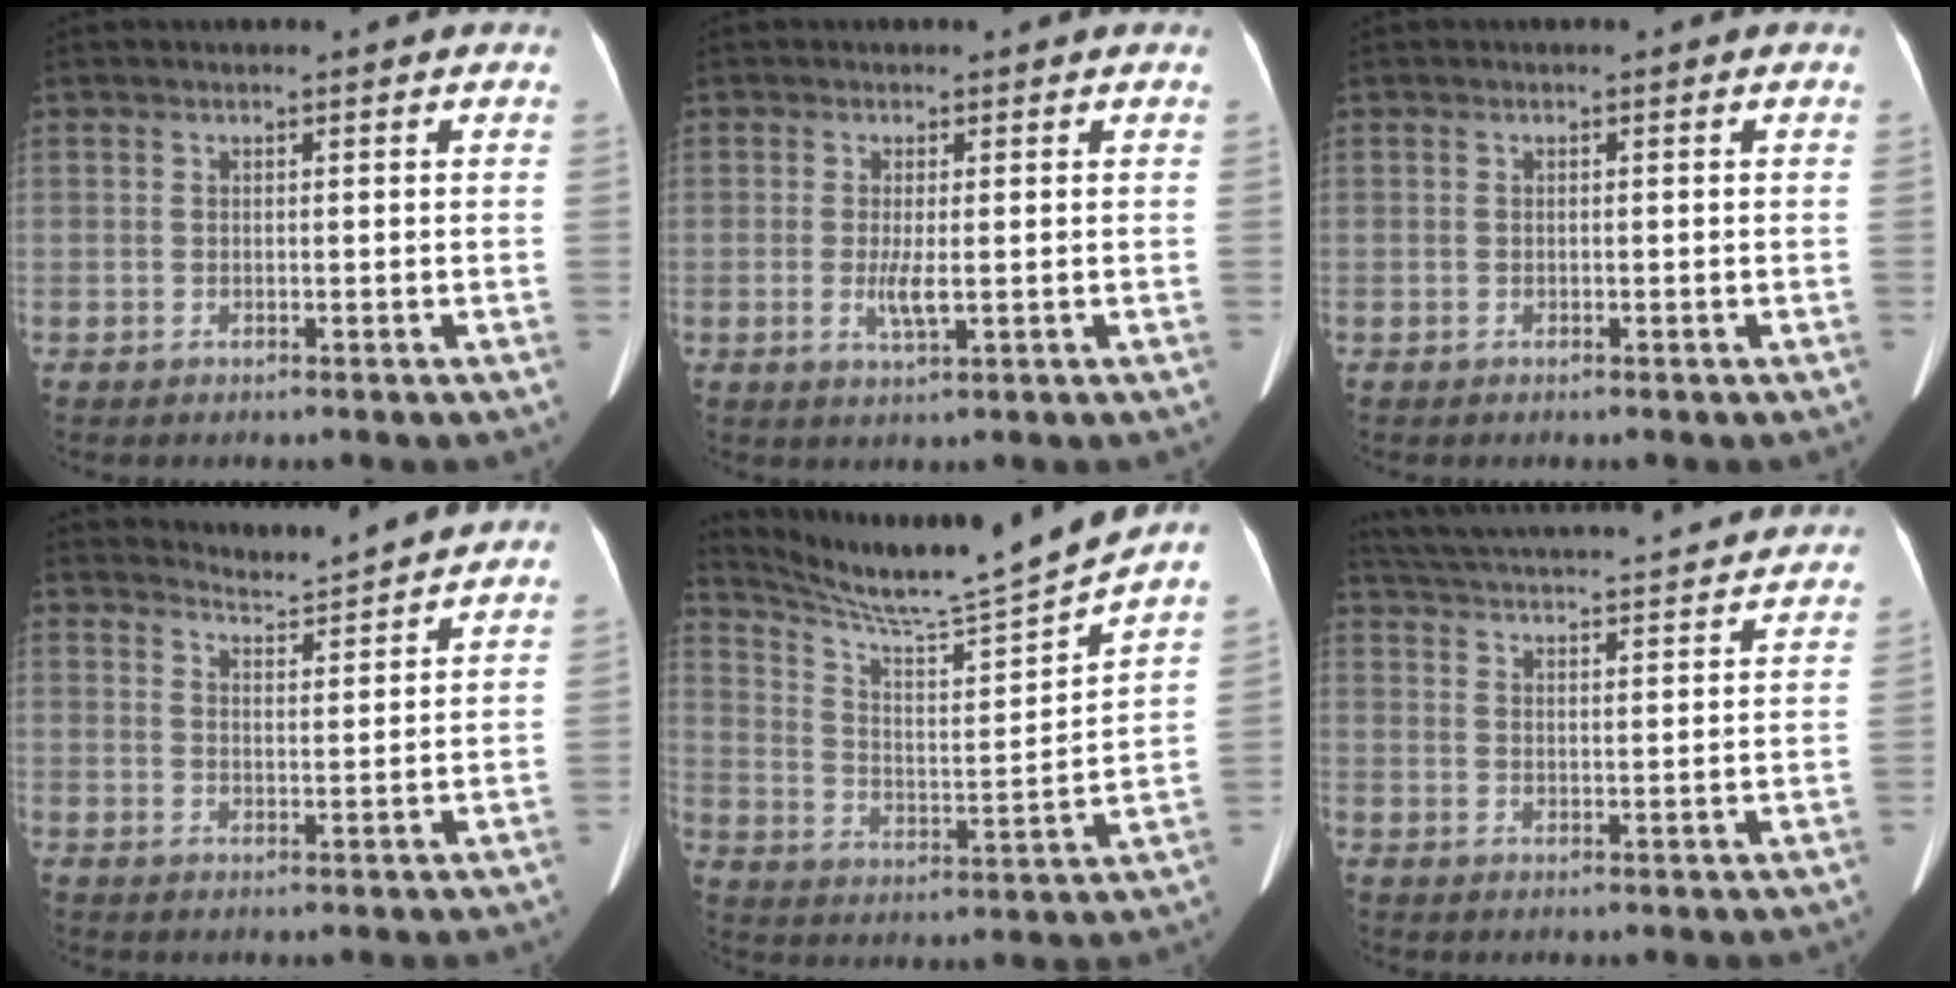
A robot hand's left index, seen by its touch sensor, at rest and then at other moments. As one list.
[{"total": 2.8, "force": [-0.2, 0.4, 2.7], "torque": [-0.058, -0.007, 0.000]}, {"total": 0.0}, {"total": 4.9, "force": [4.8, -0.6, -0.5], "torque": [-0.009, -0.004, 0.077]}, {"total": 15.5, "force": [14.3, -2.6, 5.2], "torque": [-0.100, -0.043, 0.231]}, {"total": 26.2, "force": [24.3, 3.4, 9.2], "torque": [-0.171, 0.000, 0.321]}]